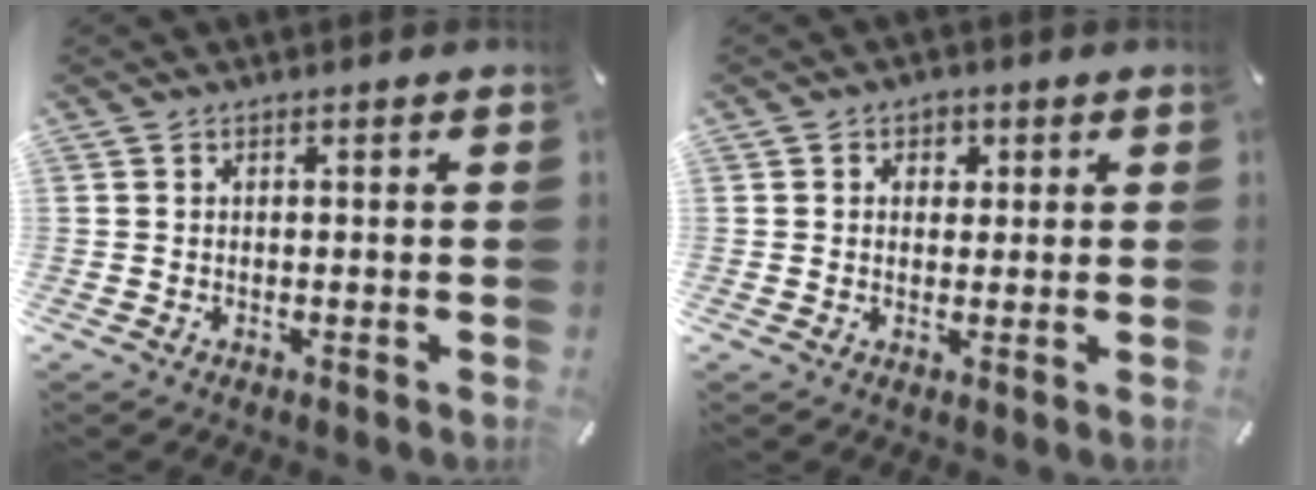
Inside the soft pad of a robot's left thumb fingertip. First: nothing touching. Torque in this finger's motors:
{"motor_torque": [0.13, -0.29, -0.02, -0.03, 0.00]}